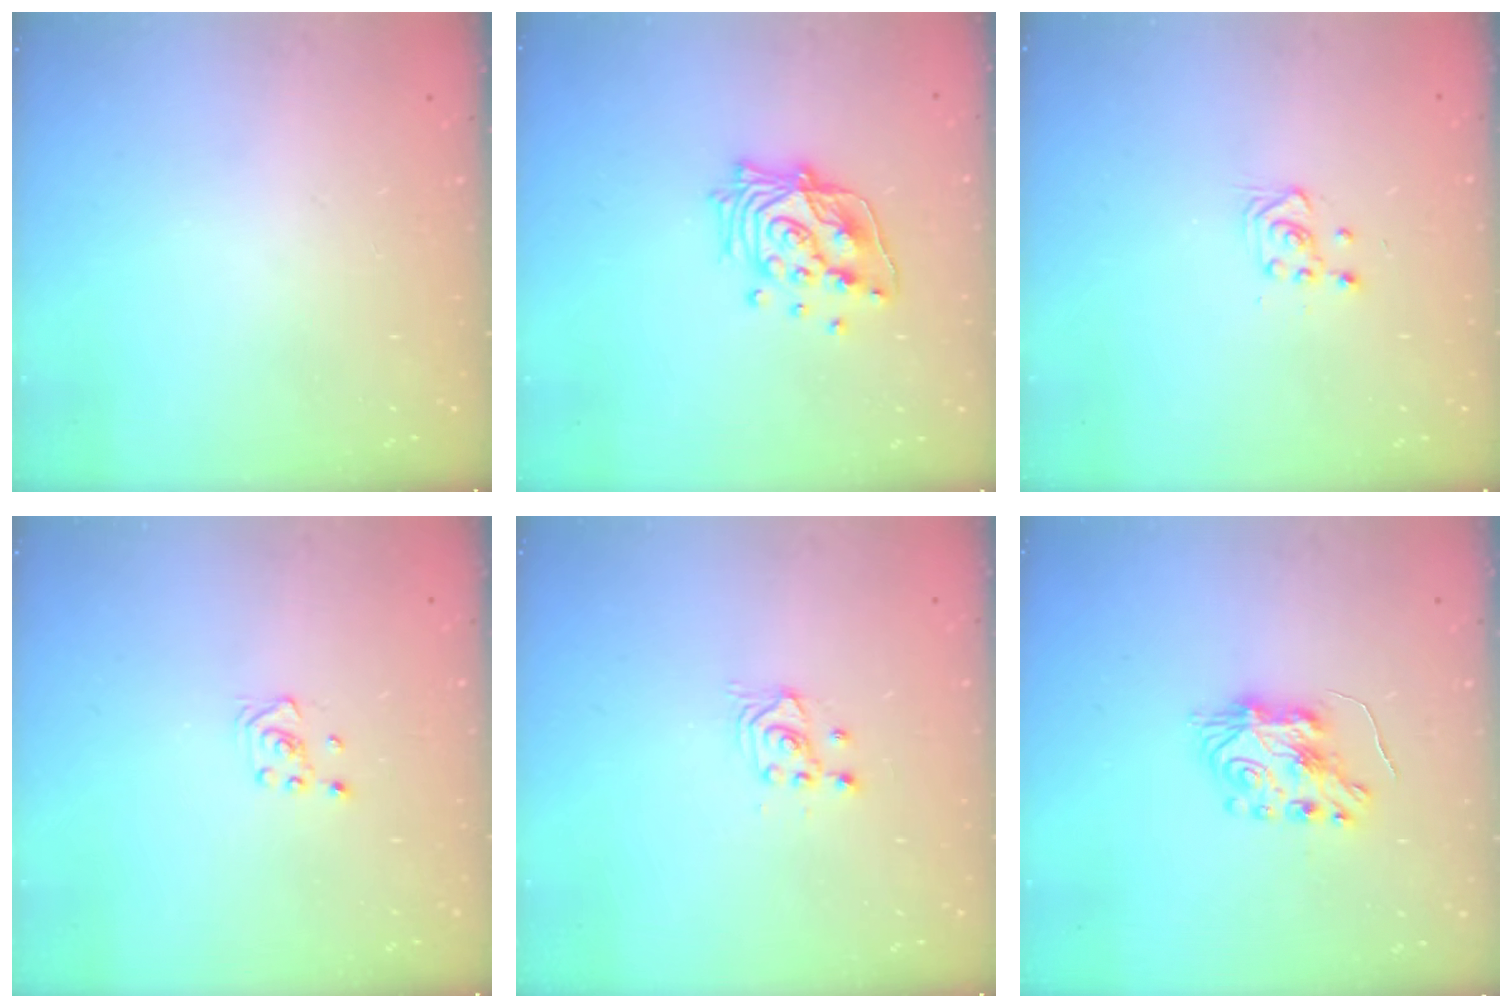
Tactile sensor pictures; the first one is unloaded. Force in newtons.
{"total": 15.9, "press": 15.9, "slide": 1.3}
{"total": 3.6, "press": 3.5, "slide": 0.8}
{"total": 2.6, "press": 2.4, "slide": 1.0}
{"total": 2.7, "press": 2.7, "slide": 0.3}
{"total": 7.3, "press": 7.2, "slide": 0.6}